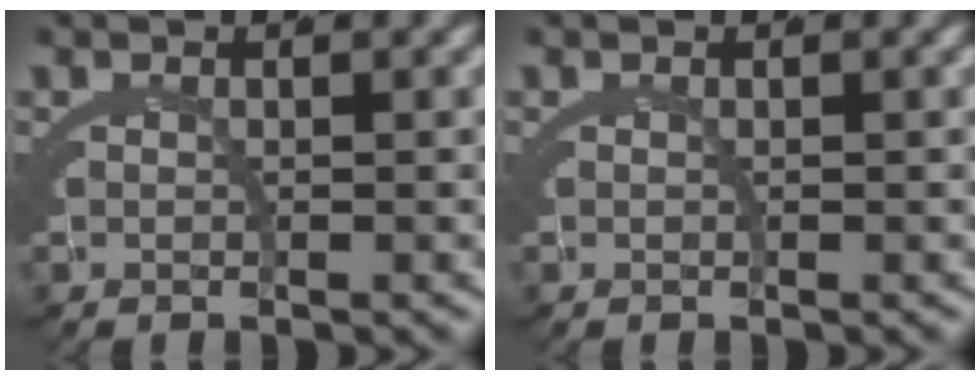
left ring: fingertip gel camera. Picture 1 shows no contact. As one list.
[{"total": 0.0}]